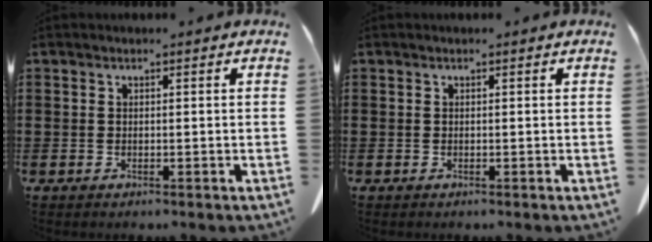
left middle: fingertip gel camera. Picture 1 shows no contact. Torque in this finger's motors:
{"motor_torque": [-0.08, 0.08, 0.00, 0.00]}